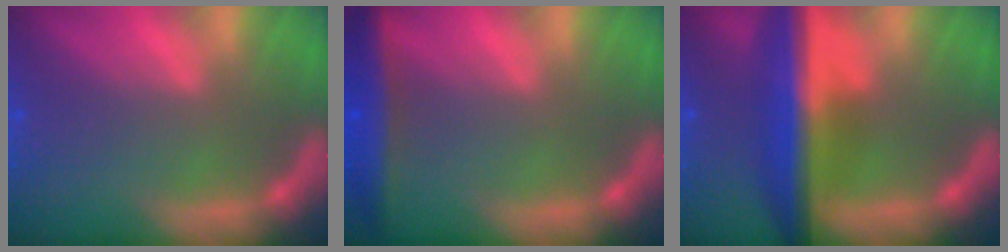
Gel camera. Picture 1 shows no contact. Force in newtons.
{"total": 5.0}
{"total": 9.5}